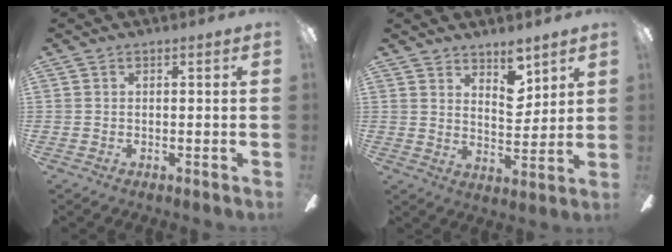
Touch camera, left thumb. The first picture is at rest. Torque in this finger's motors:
{"motor_torque": [0.02, 0.06, -0.28, -0.17, 0.02]}